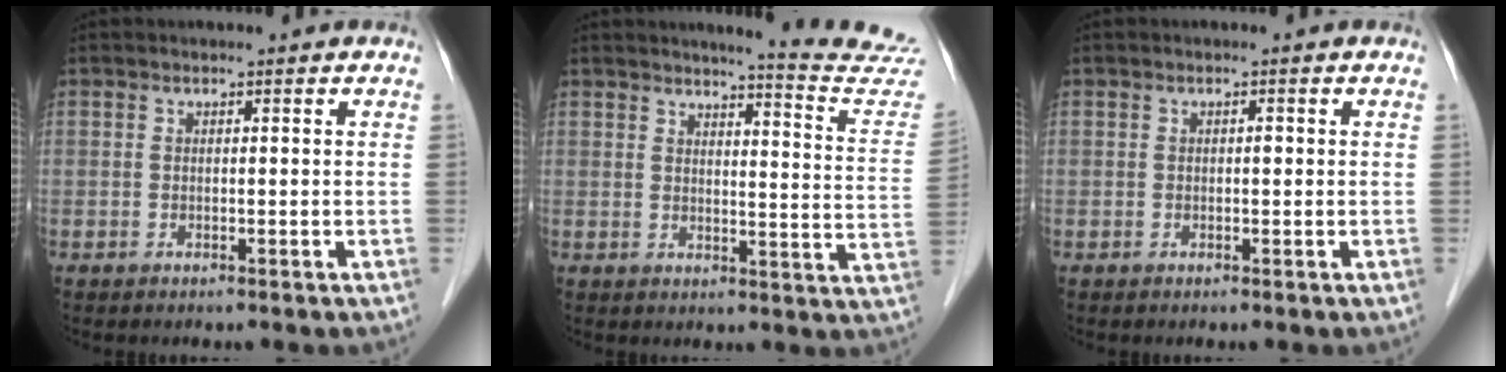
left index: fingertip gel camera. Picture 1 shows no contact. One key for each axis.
{"total": 14.1, "fx": 13.8, "fy": -1.0, "fz": 2.7, "tx": -0.025, "ty": -0.110, "tz": 0.135}
{"total": 0.5, "fx": -0.2, "fy": 0.3, "fz": 0.4, "tx": -0.005, "ty": -0.002, "tz": -0.005}